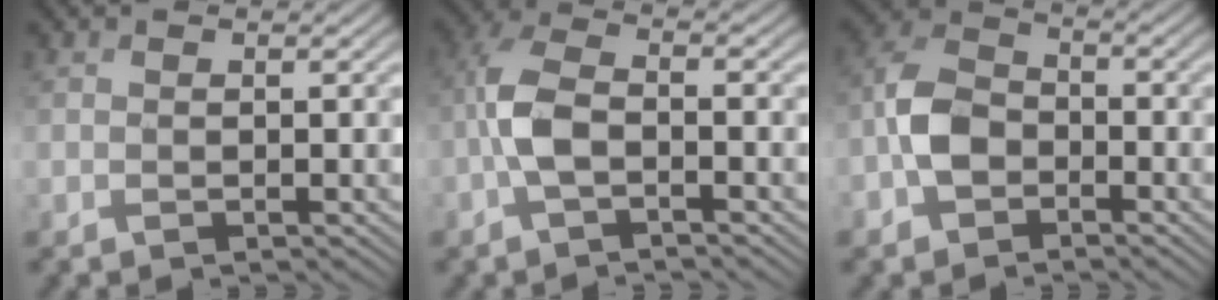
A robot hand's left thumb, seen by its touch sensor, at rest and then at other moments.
{"total": 5.3, "force": [-1.4, 2.0, 4.7], "torque": [-0.108, 0.014, -0.038]}
{"total": 5.6, "force": [-2.0, 4.0, 3.4], "torque": [-0.076, 0.011, -0.053]}